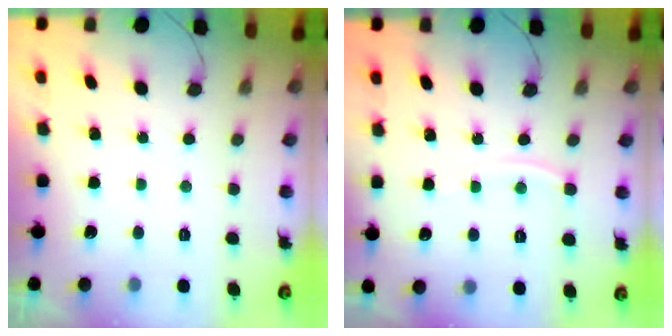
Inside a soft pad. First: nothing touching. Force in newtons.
{"total": 5.5, "press": 5.5, "slide": 0.6}